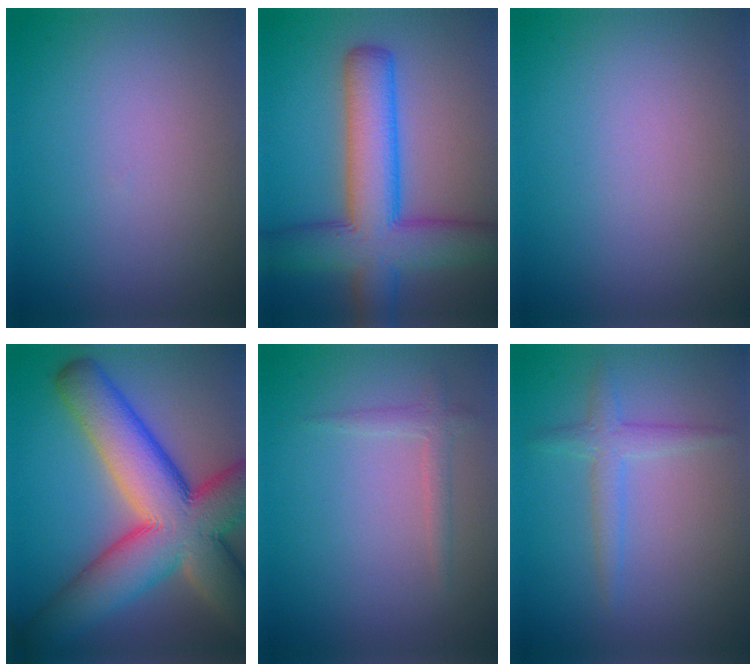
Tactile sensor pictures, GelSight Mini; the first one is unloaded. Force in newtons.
{"total": 9.2, "press": 9.2, "slide": 0.2}
{"total": 0.0}
{"total": 14.6, "press": 14.6, "slide": 1.1}
{"total": 1.3, "press": 1.3, "slide": 0.0}
{"total": 2.1, "press": 2.1, "slide": 0.1}